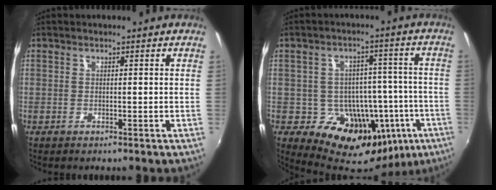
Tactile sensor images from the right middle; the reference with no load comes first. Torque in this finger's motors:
{"motor_torque": [1.42, -0.73, 0.19, 0.05]}